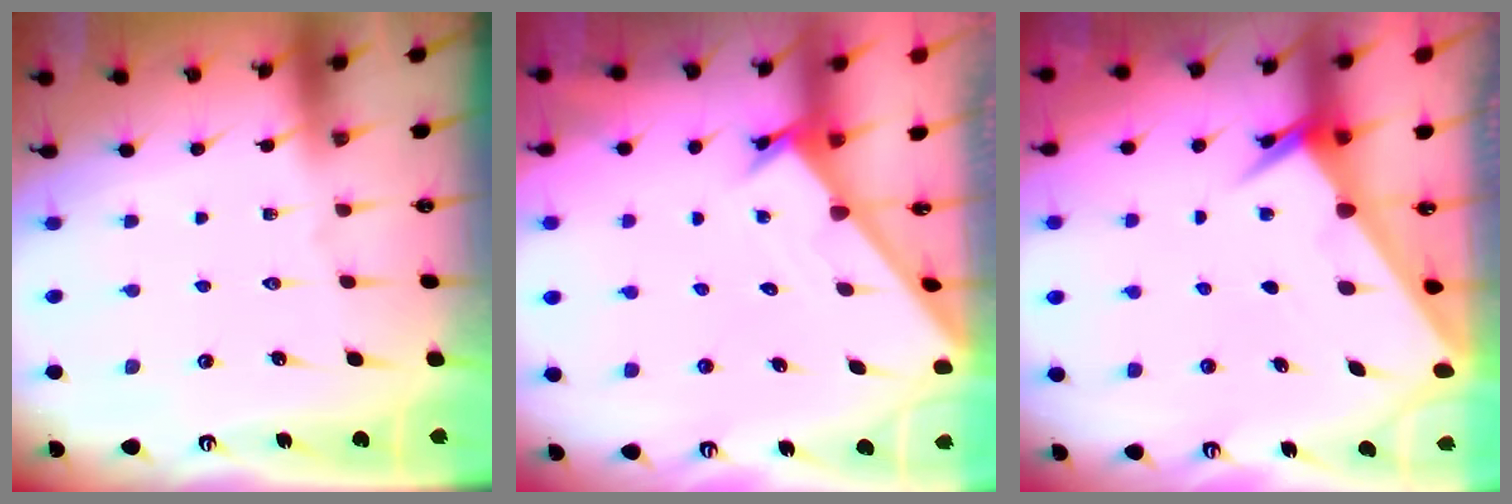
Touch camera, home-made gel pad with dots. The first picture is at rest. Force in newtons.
{"total": 1.8, "press": 1.8, "slide": 0.1}
{"total": 2.6, "press": 2.6, "slide": 0.2}